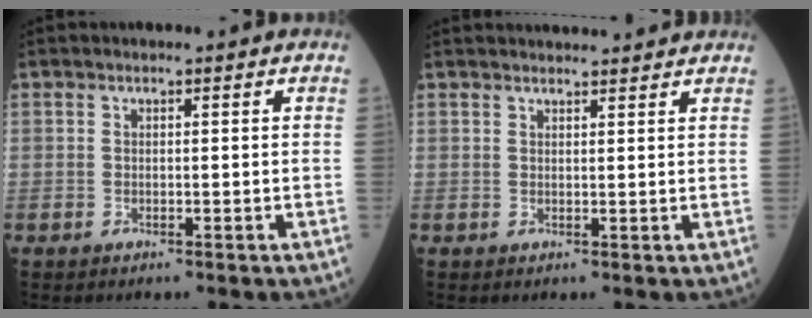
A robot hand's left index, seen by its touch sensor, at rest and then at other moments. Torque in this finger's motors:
{"motor_torque": [0.79, -1.35, 0.04, 0.00]}